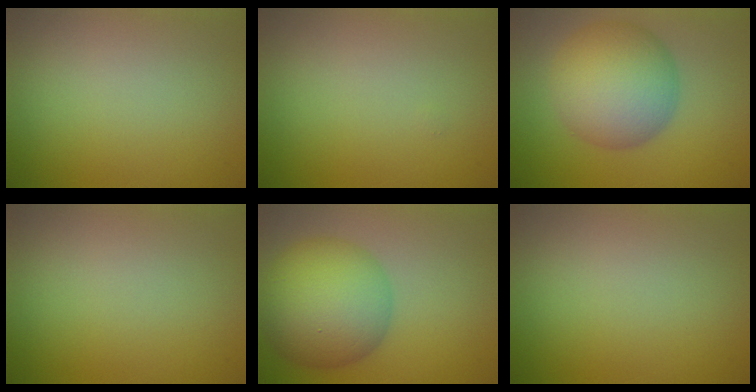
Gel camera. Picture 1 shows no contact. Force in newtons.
{"total": 0.0}
{"total": 8.7, "press": 8.7, "slide": 0.2}
{"total": 0.0}
{"total": 9.5, "press": 9.5, "slide": 0.2}
{"total": 0.0}